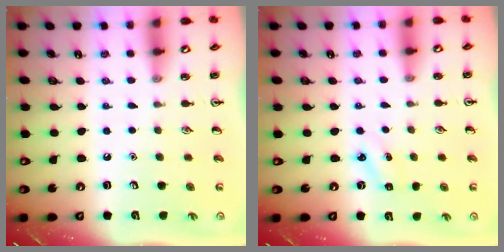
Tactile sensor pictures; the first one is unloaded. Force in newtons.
{"total": 2.5, "press": 2.3, "slide": 0.9}